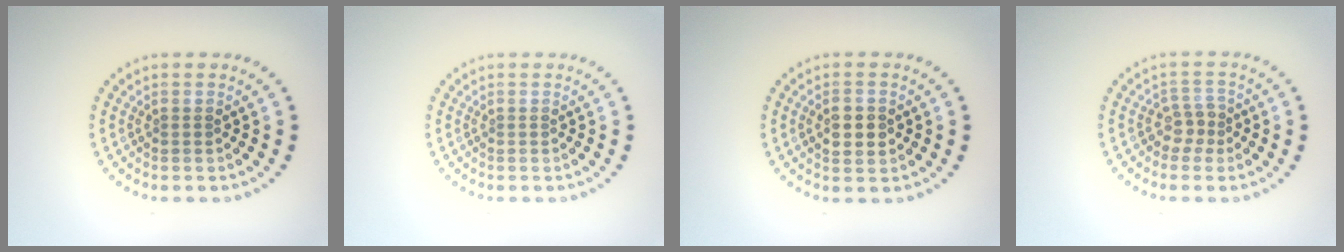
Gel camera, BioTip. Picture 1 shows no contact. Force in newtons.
{"total": 0.0}
{"total": 2.9, "press": 2.9, "slide": 0.2}
{"total": 1.9, "press": 1.5, "slide": 1.2}